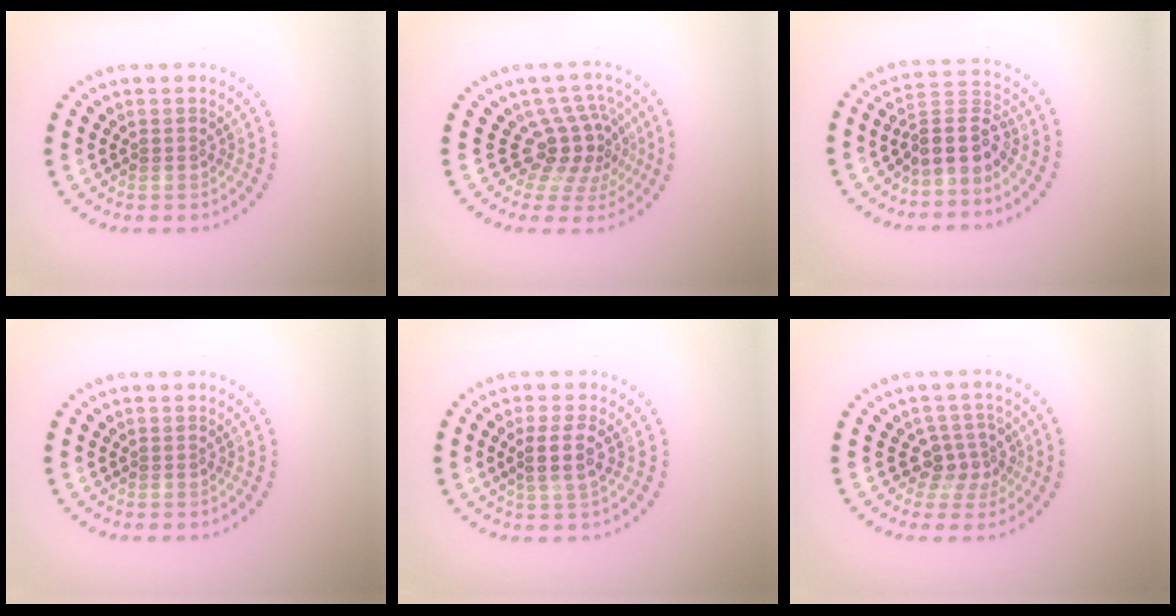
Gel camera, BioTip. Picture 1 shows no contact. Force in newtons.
{"total": 3.9, "press": 2.6, "slide": 2.9}
{"total": 3.9, "press": 3.0, "slide": 2.4}
{"total": 0.0}
{"total": 2.6, "press": 2.2, "slide": 1.3}
{"total": 2.7, "press": 2.0, "slide": 1.8}